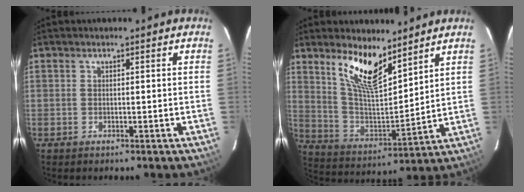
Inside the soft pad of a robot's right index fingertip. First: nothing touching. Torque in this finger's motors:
{"motor_torque": [0.37, 0.35, 0.57, 0.08]}